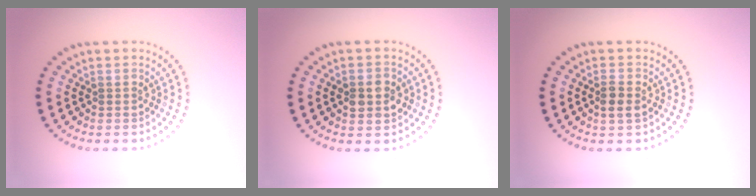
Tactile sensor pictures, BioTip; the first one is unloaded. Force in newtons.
{"total": 2.9, "press": 2.9, "slide": 0.1}
{"total": 1.7, "press": 1.6, "slide": 0.5}